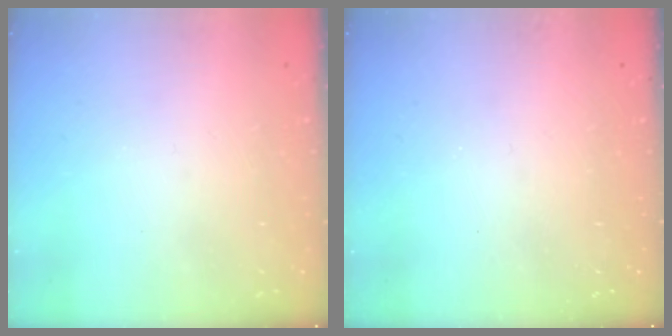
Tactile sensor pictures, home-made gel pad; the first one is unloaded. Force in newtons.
{"total": 0.0}